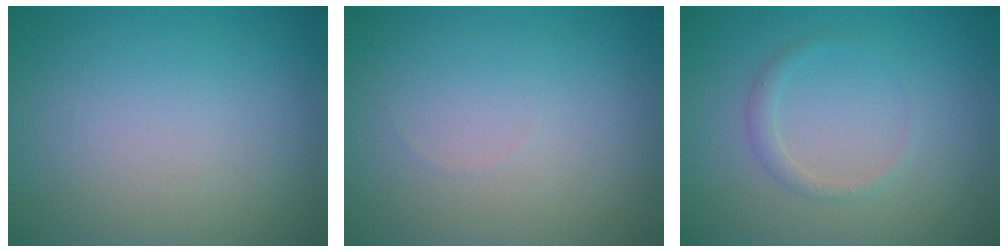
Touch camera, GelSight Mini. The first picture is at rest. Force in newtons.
{"total": 0.0}
{"total": 1.2, "press": 1.2, "slide": 0.0}